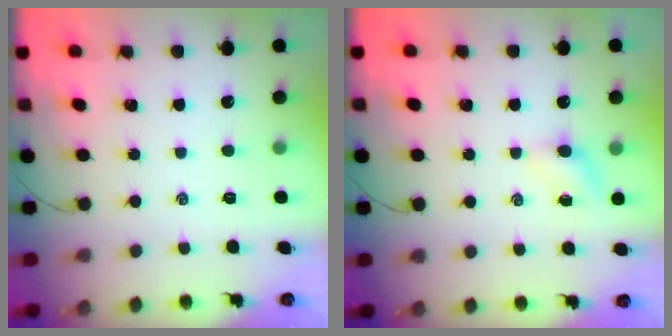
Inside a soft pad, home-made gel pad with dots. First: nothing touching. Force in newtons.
{"total": 3.5, "press": 3.3, "slide": 1.1}